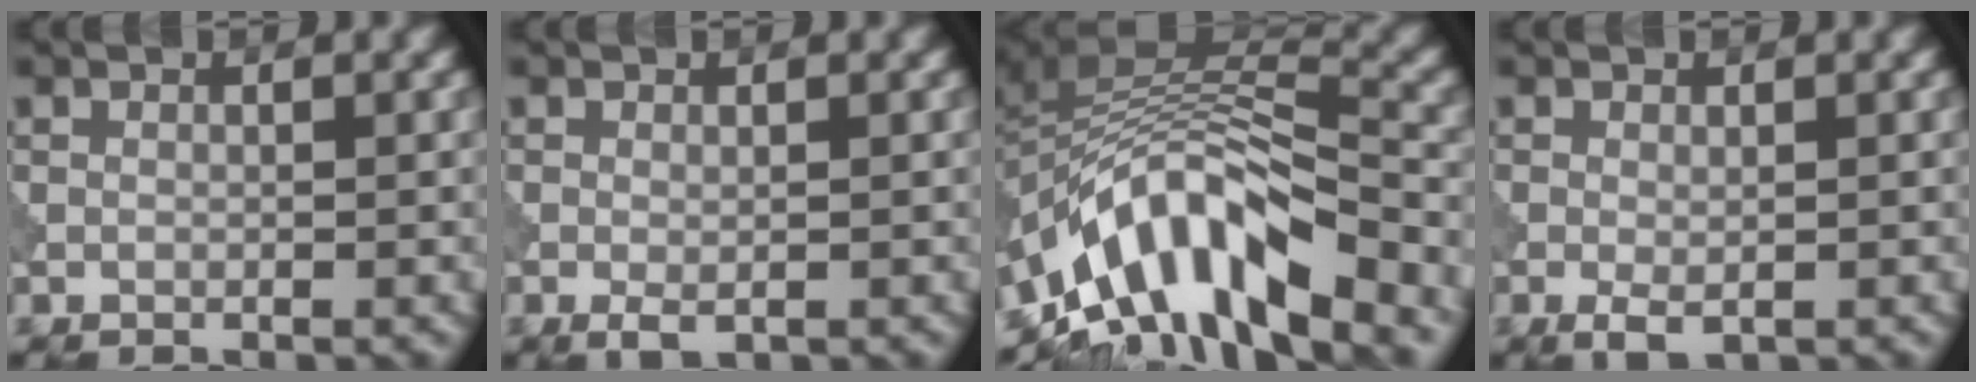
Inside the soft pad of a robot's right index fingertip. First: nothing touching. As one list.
[{"total": 1.2, "force": [-0.4, 0.6, 1.0], "torque": [-0.020, -0.006, -0.006]}, {"total": 10.9, "force": [-6.3, 4.5, 7.6], "torque": [-0.118, 0.011, -0.123]}, {"total": 1.6, "force": [-0.5, 0.7, 1.3], "torque": [-0.025, -0.007, -0.006]}]